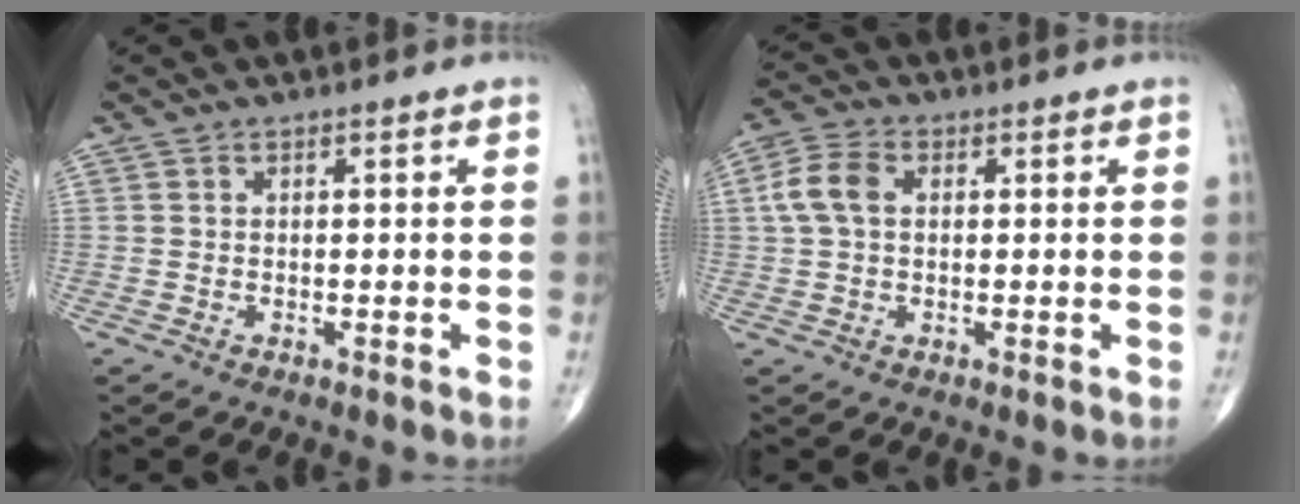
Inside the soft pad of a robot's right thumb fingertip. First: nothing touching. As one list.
[{"total": 6.1, "force": [1.0, 4.1, 4.5], "torque": [-0.101, 0.017, 0.015]}]